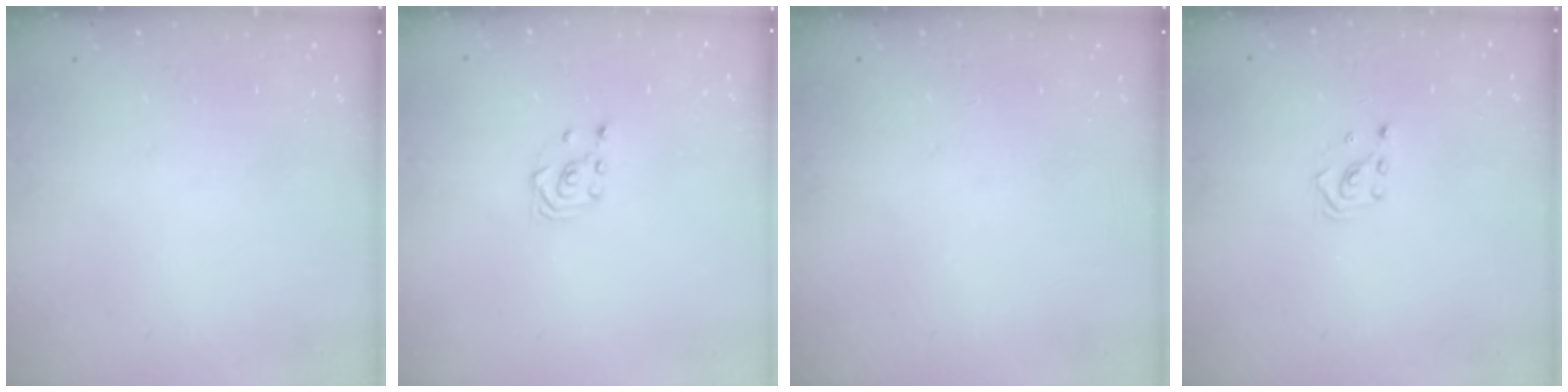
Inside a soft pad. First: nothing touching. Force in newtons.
{"total": 3.3, "press": 2.9, "slide": 1.5}
{"total": 0.0}
{"total": 2.2, "press": 2.2, "slide": 0.2}